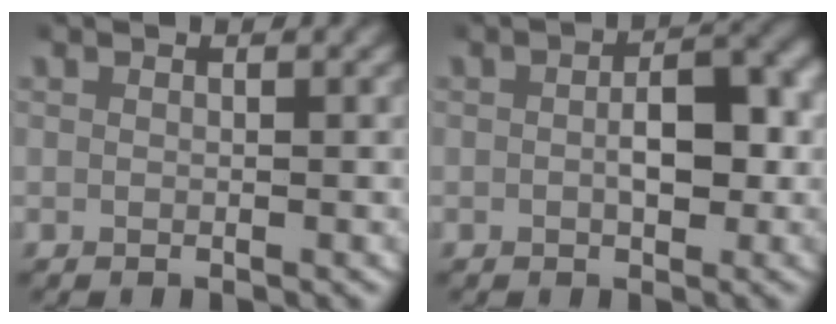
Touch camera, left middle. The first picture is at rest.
{"total": 4.1, "force": [-0.3, 2.2, 3.4], "torque": [-0.055, 0.001, -0.001]}